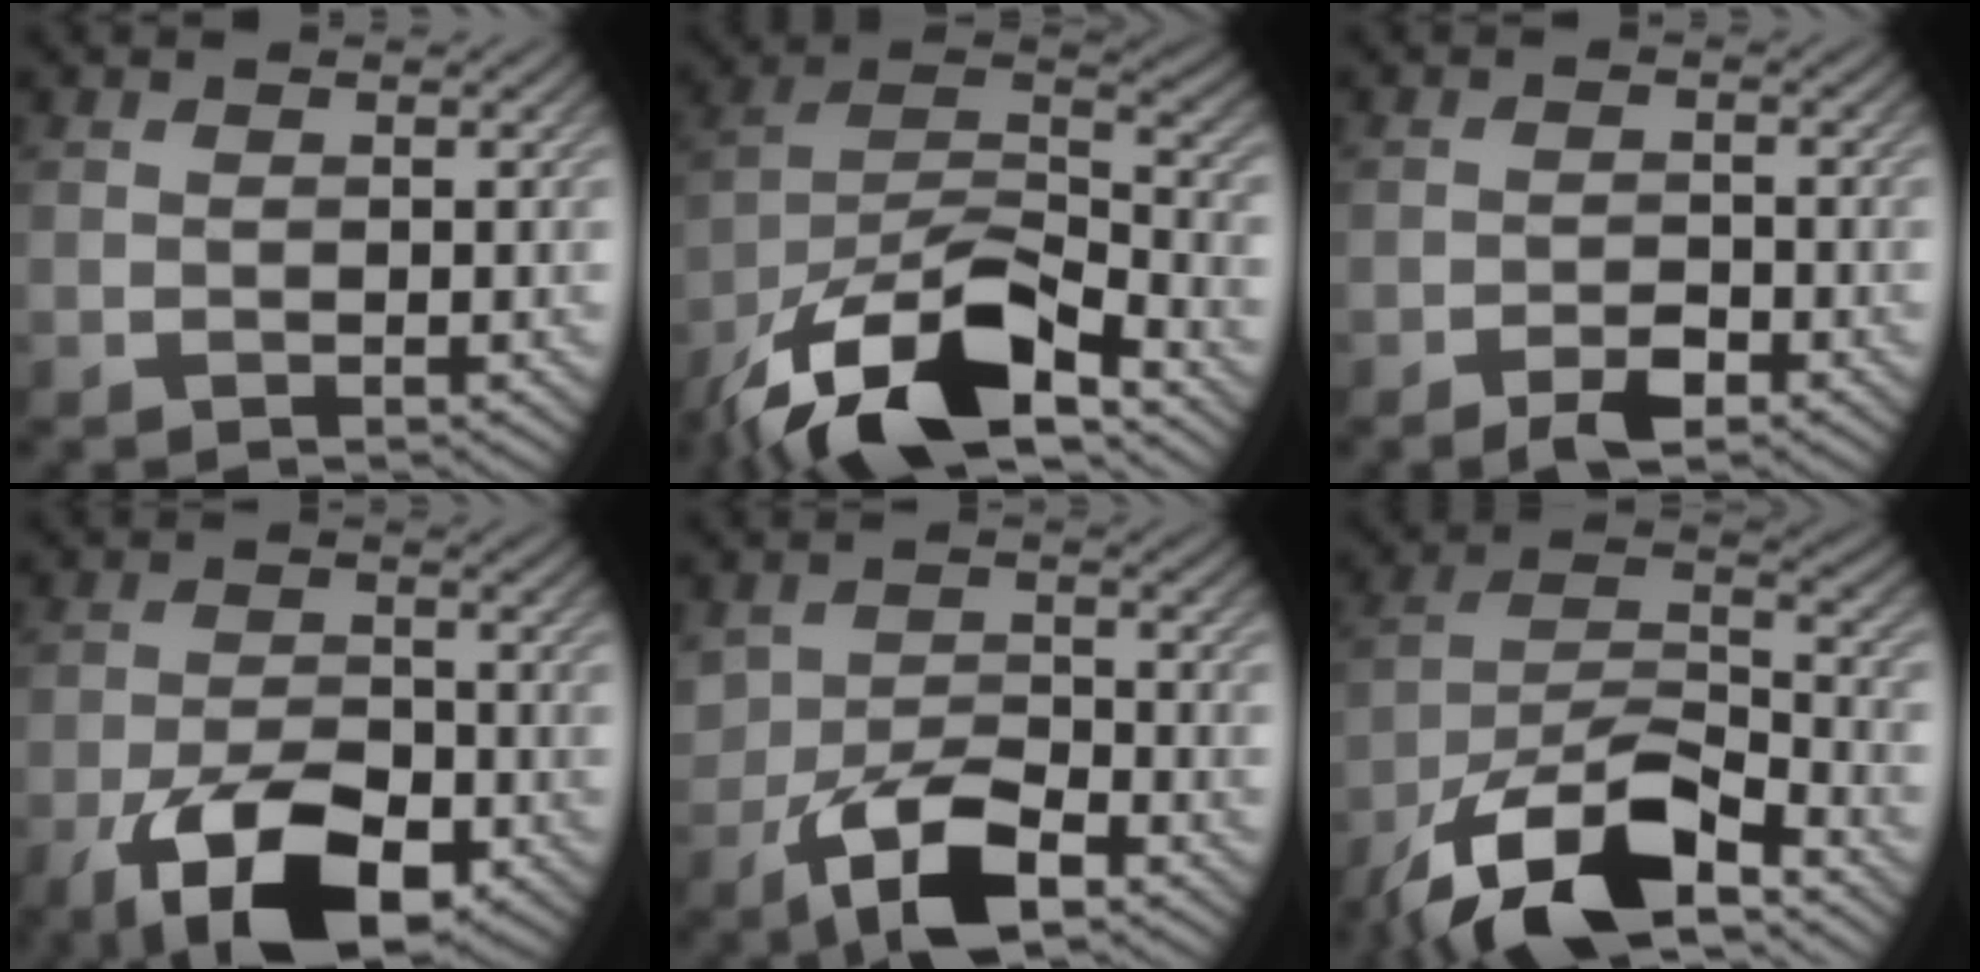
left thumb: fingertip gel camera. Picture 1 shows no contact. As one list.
[{"total": 16.0, "force": [-11.2, 5.4, 10.0], "torque": [-0.205, -0.009, -0.213]}, {"total": 2.7, "force": [-1.9, 1.0, 1.6], "torque": [-0.027, 0.002, -0.036]}, {"total": 11.9, "force": [-6.5, 5.5, 8.4], "torque": [-0.161, -0.016, -0.116]}, {"total": 7.7, "force": [-3.8, 3.9, 5.5], "torque": [-0.112, -0.006, -0.073]}, {"total": 14.4, "force": [-10.1, 4.7, 9.2], "torque": [-0.178, -0.005, -0.204]}]